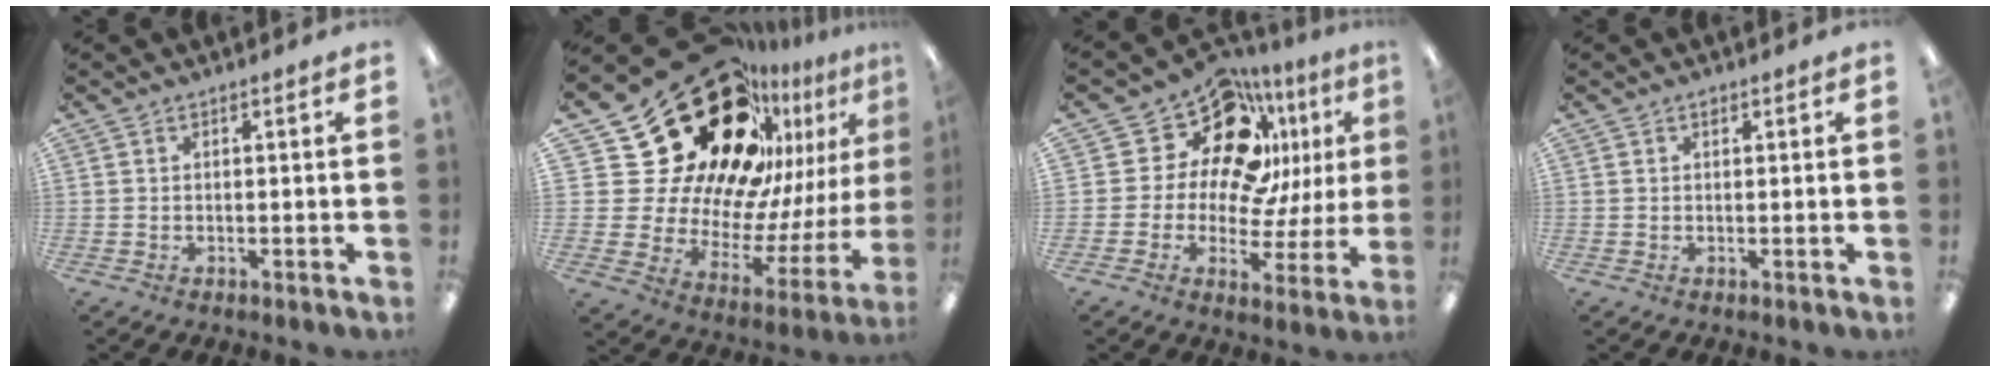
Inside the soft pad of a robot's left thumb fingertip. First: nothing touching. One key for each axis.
{"total": 34.6, "fx": 20.4, "fy": 20.6, "fz": 19.0, "tx": -0.271, "ty": -0.174, "tz": 0.415}
{"total": 18.2, "fx": 10.3, "fy": 11.2, "fz": 10.0, "tx": -0.180, "ty": -0.068, "tz": 0.185}
{"total": 1.0, "fx": 0.6, "fy": 0.6, "fz": 0.6, "tx": -0.005, "ty": 0.000, "tz": 0.008}